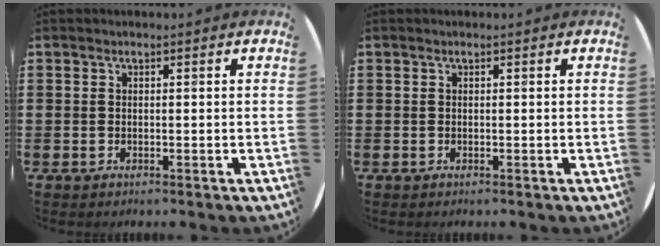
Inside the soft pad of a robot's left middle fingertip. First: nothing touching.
{"total": 0.0}